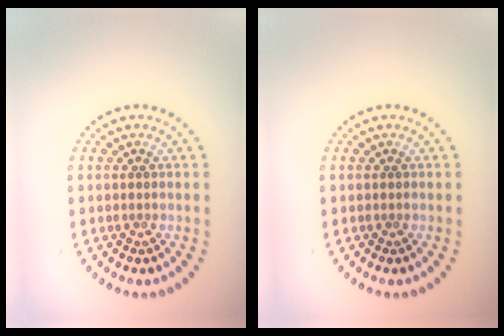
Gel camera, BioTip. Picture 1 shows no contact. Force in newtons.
{"total": 0.0}